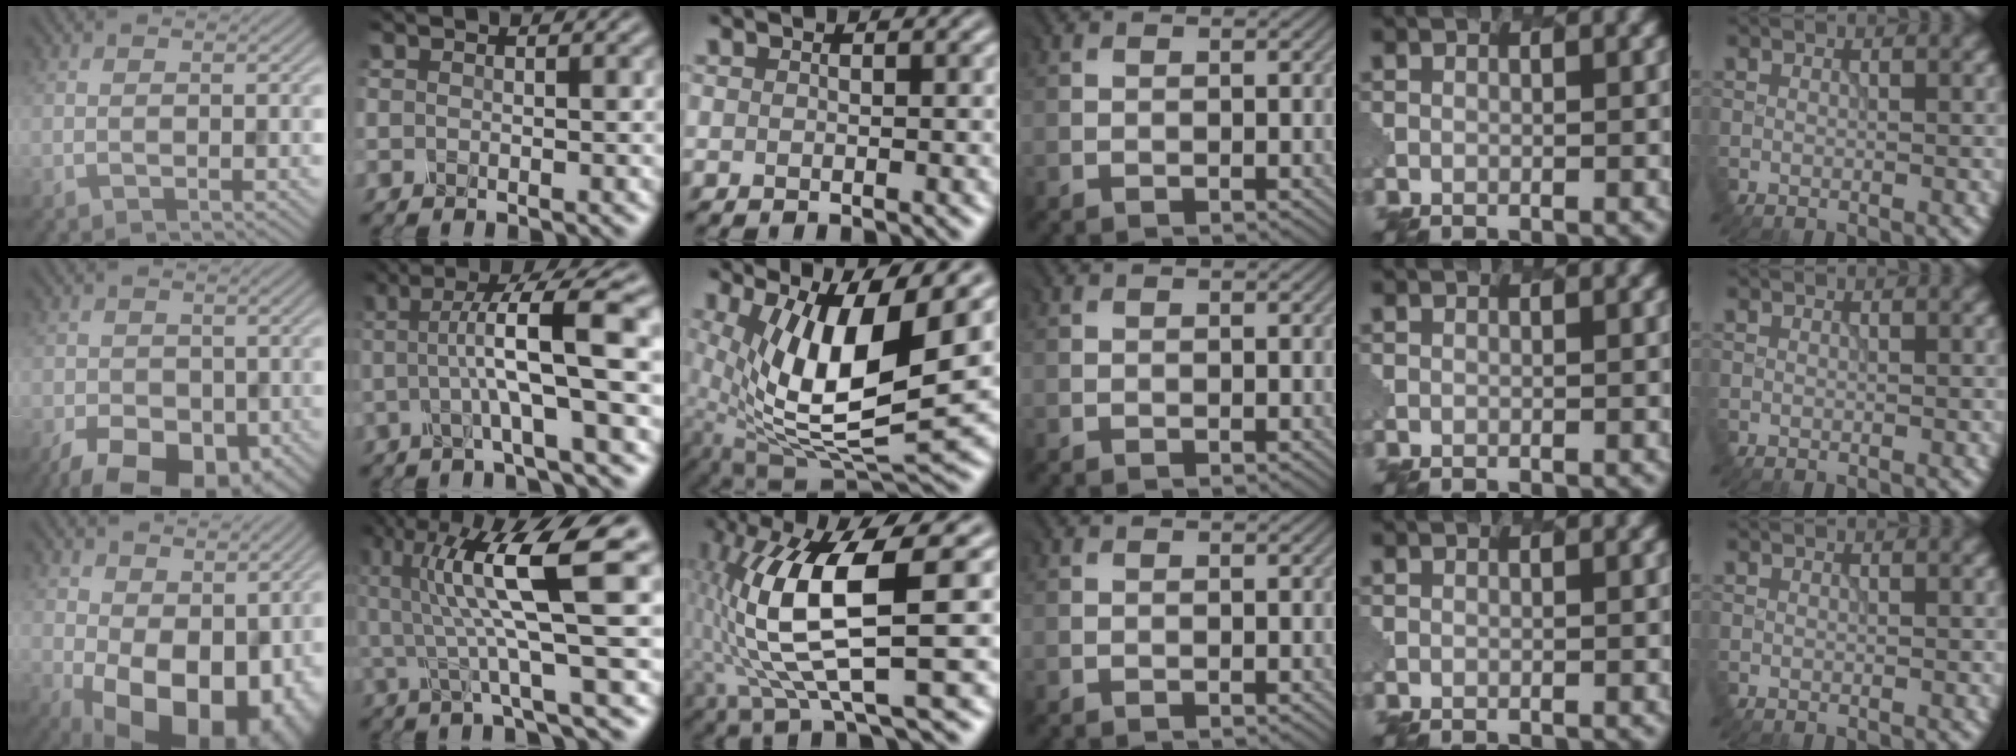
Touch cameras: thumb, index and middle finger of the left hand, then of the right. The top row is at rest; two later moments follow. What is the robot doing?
{"motion": "dispense", "object": "oil cruet"}